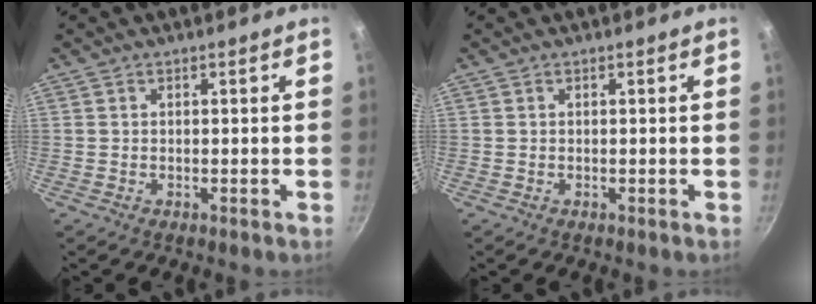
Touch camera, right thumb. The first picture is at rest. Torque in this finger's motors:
{"motor_torque": [-0.02, 0.90, 0.18, 0.10, 0.02]}